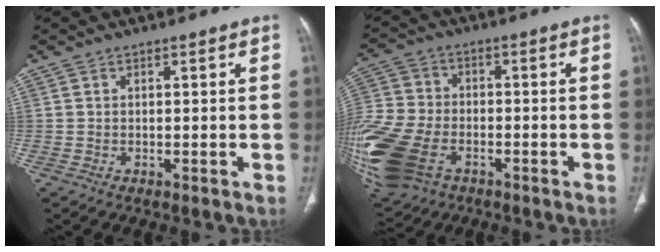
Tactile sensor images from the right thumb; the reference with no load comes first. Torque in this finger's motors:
{"motor_torque": [2.63, 2.38, 1.85, -0.92, 0.27]}